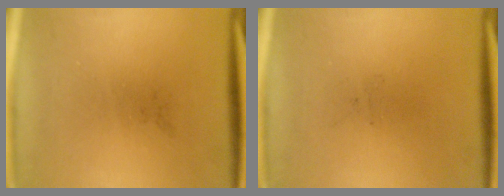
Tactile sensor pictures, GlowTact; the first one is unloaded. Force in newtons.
{"total": 0.0}